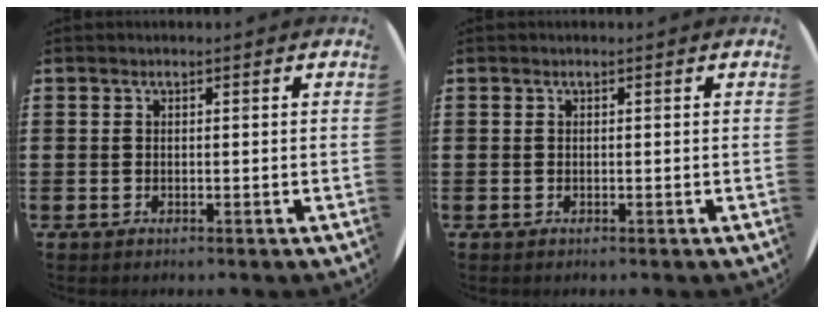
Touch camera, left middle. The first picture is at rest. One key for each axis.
{"total": 0.0}